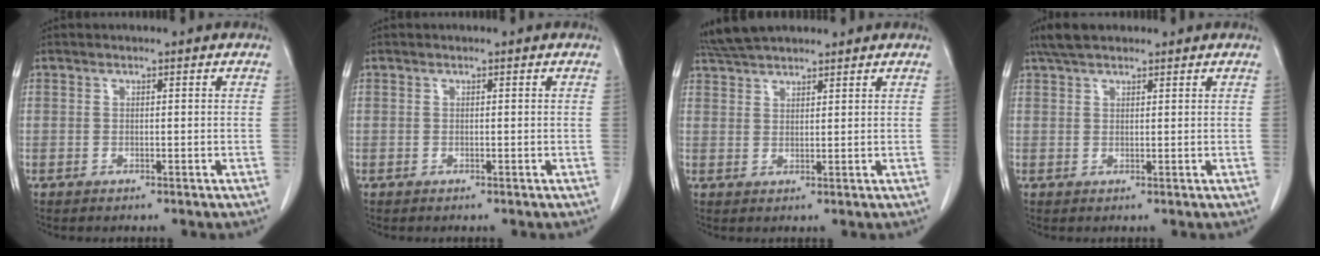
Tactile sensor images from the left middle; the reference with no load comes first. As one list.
[{"total": 0.0}, {"total": 6.4, "force": [5.8, 1.4, 2.4], "torque": [-0.046, 0.031, 0.108]}, {"total": 4.2, "force": [3.4, 1.5, 2.0], "torque": [-0.042, 0.019, 0.064]}]